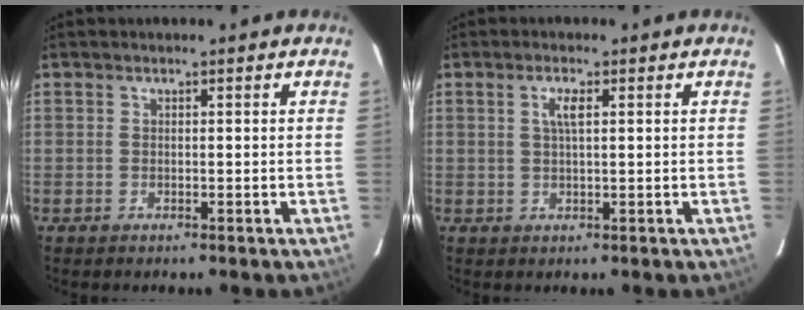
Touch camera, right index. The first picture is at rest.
{"total": 2.5, "force": [0.8, 0.5, 2.3], "torque": [-0.044, 0.004, 0.014]}